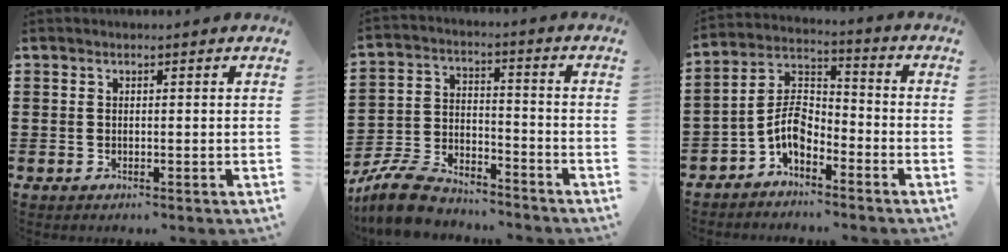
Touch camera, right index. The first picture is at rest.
{"total": 8.3, "force": [-7.7, 1.9, 2.4], "torque": [-0.062, 0.016, -0.152]}
{"total": 6.5, "force": [-3.6, 3.5, 4.1], "torque": [-0.103, 0.001, -0.078]}